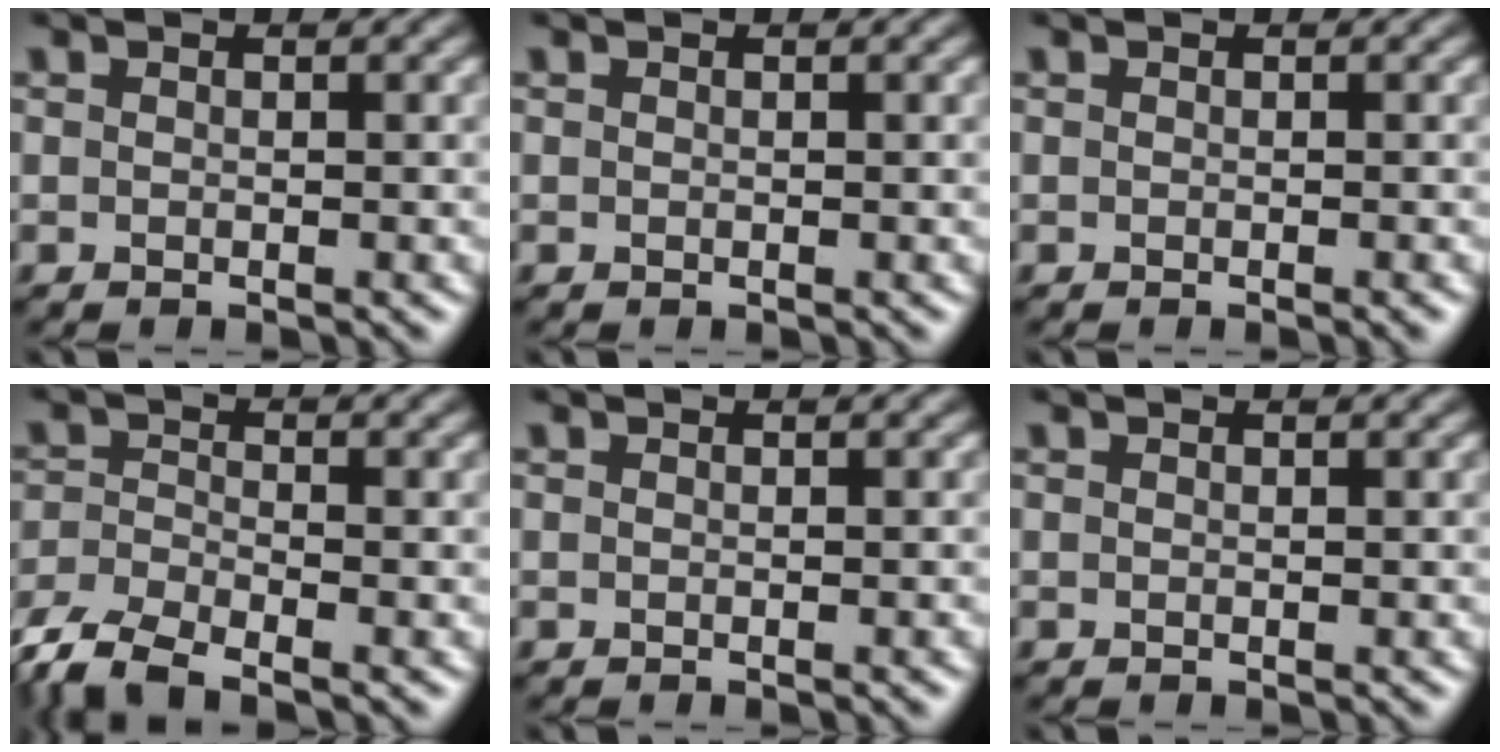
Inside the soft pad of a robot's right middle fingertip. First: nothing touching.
{"total": 0.0}
{"total": 0.9, "force": [-0.3, 0.3, 0.8], "torque": [-0.002, 0.001, -0.004]}
{"total": 5.1, "force": [-4.0, 1.4, 2.7], "torque": [-0.063, -0.004, -0.087]}
{"total": 0.7, "force": [-0.2, 0.2, 0.7], "torque": [-0.002, 0.001, -0.003]}
{"total": 0.0}